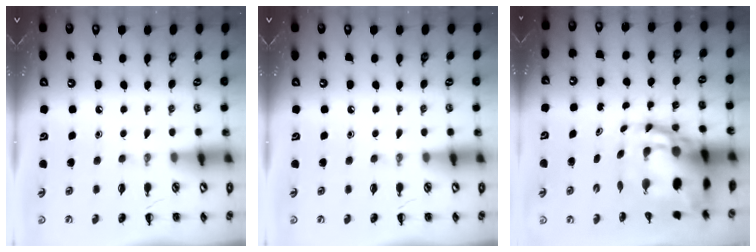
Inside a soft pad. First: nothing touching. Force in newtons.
{"total": 0.0}
{"total": 11.4, "press": 10.9, "slide": 3.2}